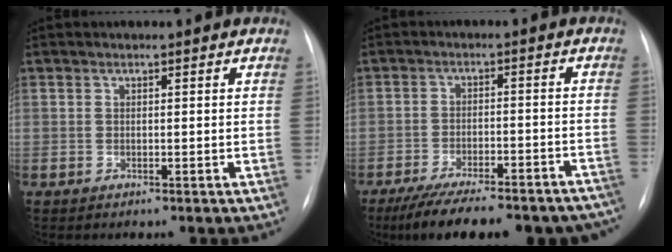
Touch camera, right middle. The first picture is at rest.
{"total": 21.6, "force": [-18.5, 5.5, 9.8], "torque": [-0.126, -0.003, -0.247]}